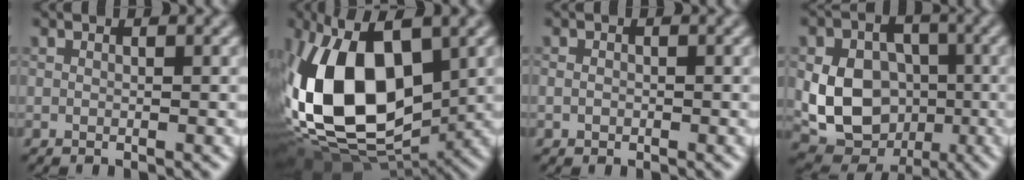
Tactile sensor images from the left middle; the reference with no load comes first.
{"total": 16.3, "force": [0.4, 9.1, 13.5], "torque": [-0.265, 0.007, -0.016]}
{"total": 0.7, "force": [-0.2, 0.6, 0.3], "torque": [-0.005, -0.001, -0.006]}
{"total": 10.1, "force": [-1.2, 8.2, 5.7], "torque": [-0.086, -0.009, -0.028]}